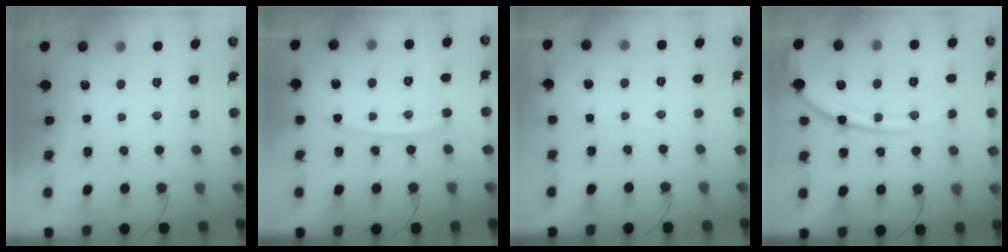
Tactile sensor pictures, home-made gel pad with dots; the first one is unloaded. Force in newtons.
{"total": 10.7, "press": 10.7, "slide": 1.1}
{"total": 1.0, "press": 0.9, "slide": 0.2}
{"total": 16.6, "press": 16.5, "slide": 2.2}